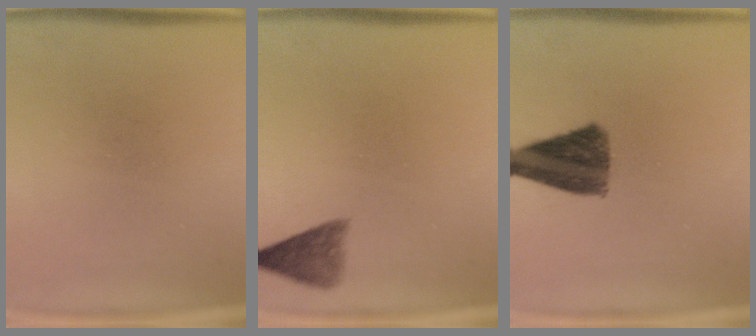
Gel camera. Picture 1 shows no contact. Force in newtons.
{"total": 3.6}
{"total": 10.3}